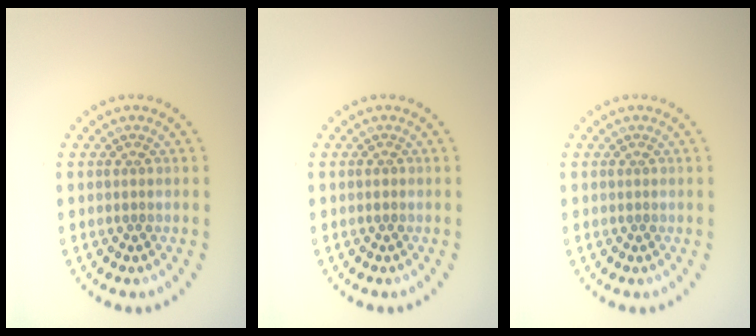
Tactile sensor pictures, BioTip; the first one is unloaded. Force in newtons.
{"total": 0.7, "press": 0.7, "slide": 0.1}
{"total": 0.0}